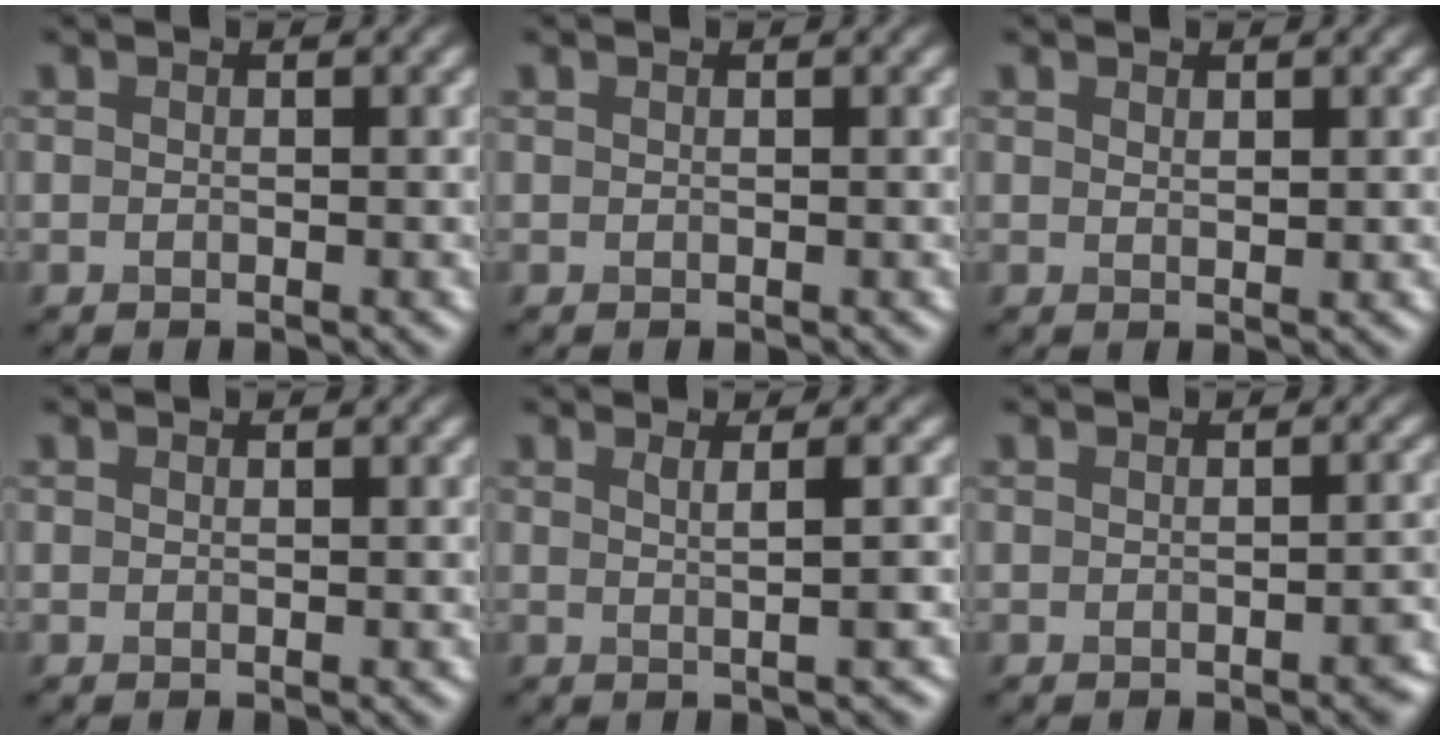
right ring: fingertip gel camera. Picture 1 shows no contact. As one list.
[{"total": 0.0}, {"total": 0.7, "force": [0.5, 0.2, 0.4], "torque": [-0.006, 0.002, 0.010]}, {"total": 0.0}, {"total": 3.0, "force": [0.9, 1.1, 2.7], "torque": [-0.022, 0.011, -0.006]}, {"total": 1.4, "force": [-0.7, 0.3, 1.1], "torque": [-0.009, 0.005, -0.008]}]